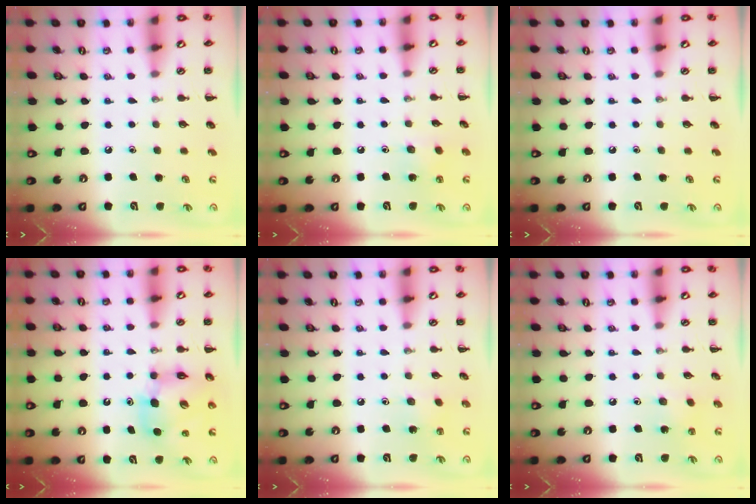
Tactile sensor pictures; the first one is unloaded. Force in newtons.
{"total": 5.9, "press": 5.7, "slide": 1.6}
{"total": 0.0}
{"total": 8.6, "press": 8.3, "slide": 2.3}
{"total": 3.2, "press": 3.0, "slide": 1.0}
{"total": 6.1, "press": 5.9, "slide": 1.8}